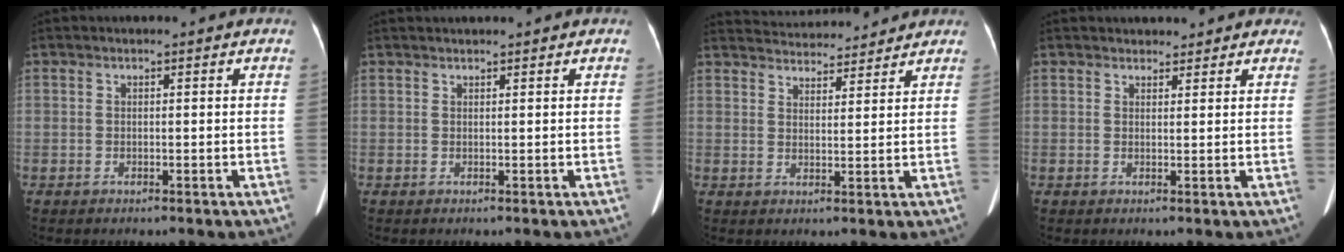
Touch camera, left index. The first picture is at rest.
{"total": 3.4, "force": [3.2, 0.1, 1.3], "torque": [-0.014, 0.020, 0.038]}
{"total": 11.5, "force": [11.0, 1.8, 2.5], "torque": [-0.035, 0.017, 0.155]}
{"total": 4.9, "force": [4.4, 2.0, 0.9], "torque": [0.008, 0.005, 0.045]}